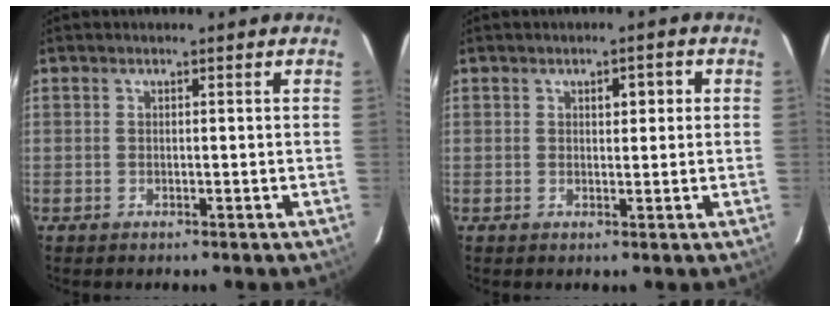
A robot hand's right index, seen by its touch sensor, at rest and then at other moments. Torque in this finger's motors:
{"motor_torque": [0.03, 0.00, 0.02, 0.02]}